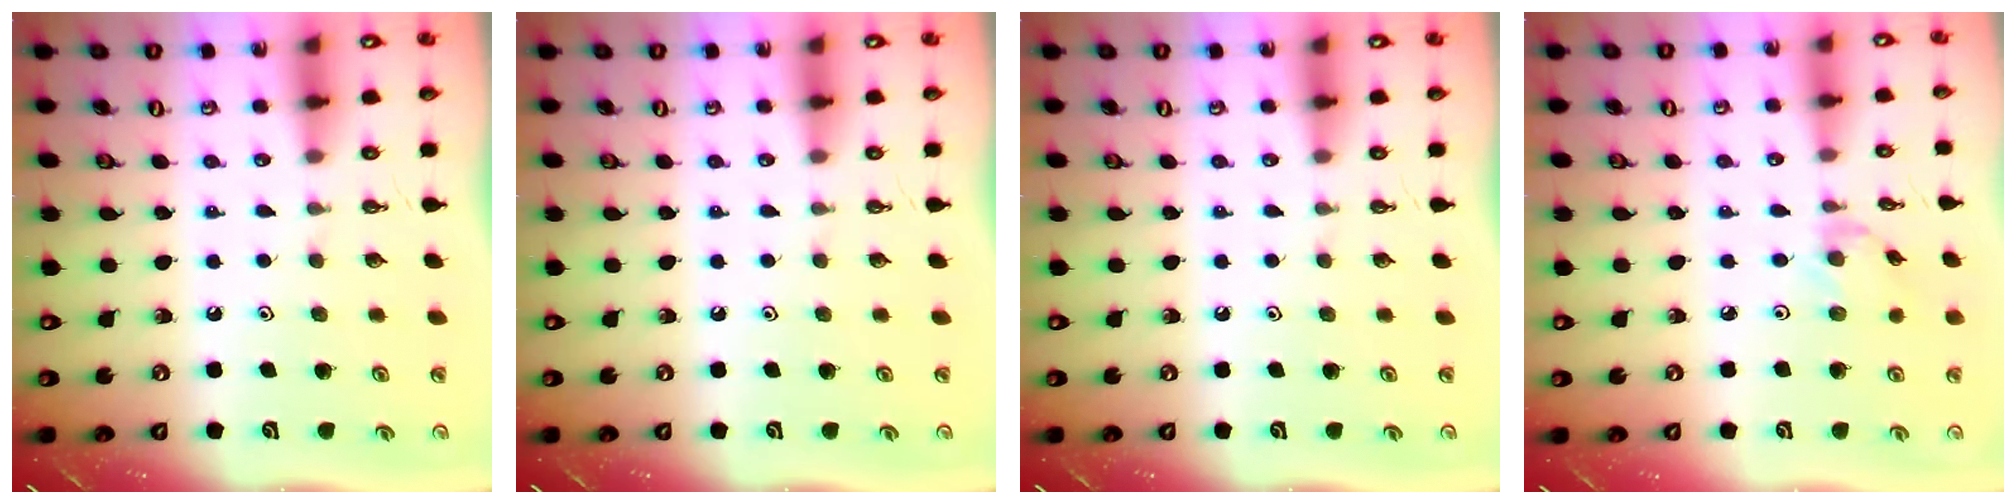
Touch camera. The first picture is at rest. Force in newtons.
{"total": 0.0}
{"total": 0.0}
{"total": 3.0, "press": 3.0, "slide": 0.5}